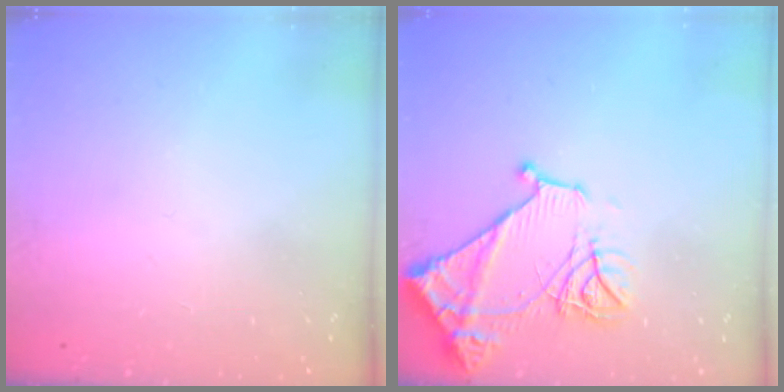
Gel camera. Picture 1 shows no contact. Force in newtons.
{"total": 13.5, "press": 13.4, "slide": 1.3}